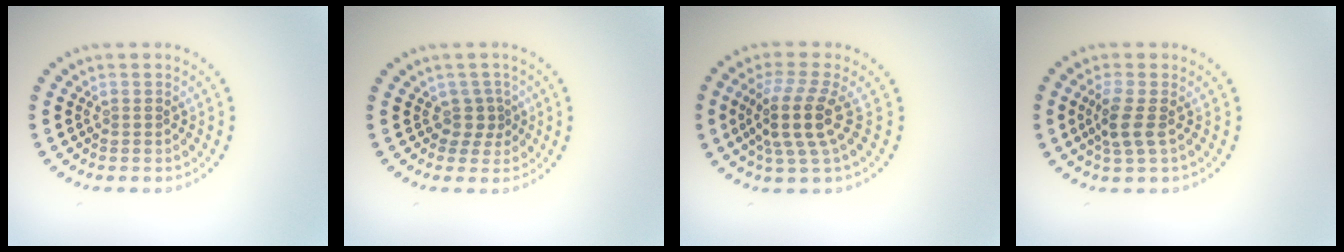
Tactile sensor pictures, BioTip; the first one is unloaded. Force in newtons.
{"total": 1.8, "press": 1.1, "slide": 1.4}
{"total": 4.4, "press": 3.3, "slide": 2.9}
{"total": 2.4, "press": 2.0, "slide": 1.4}